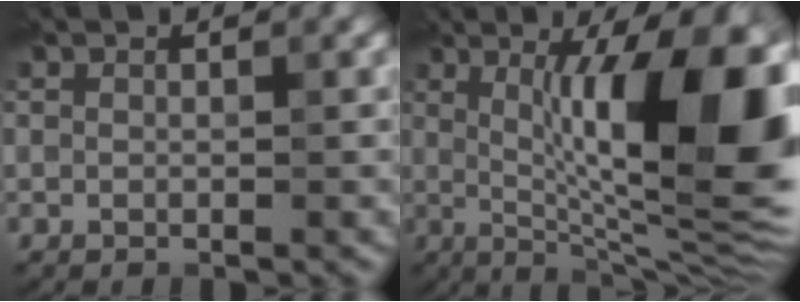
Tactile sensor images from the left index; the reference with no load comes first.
{"total": 14.6, "force": [2.1, 4.1, 13.9], "torque": [-0.179, 0.007, 0.027]}